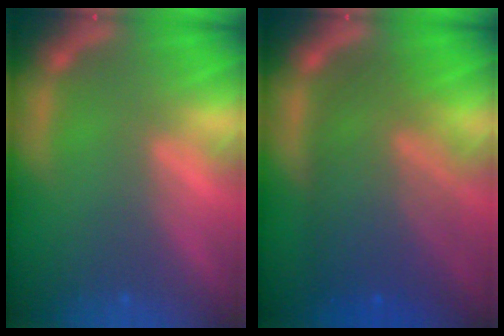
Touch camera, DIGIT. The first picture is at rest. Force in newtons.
{"total": 9.5}